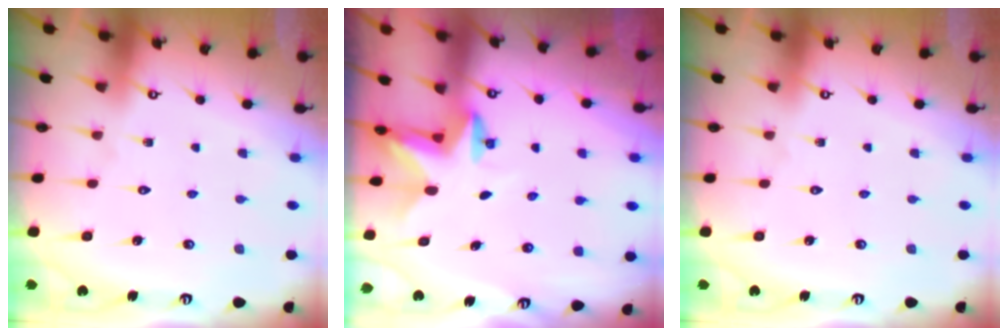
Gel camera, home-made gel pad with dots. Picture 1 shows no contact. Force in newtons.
{"total": 2.5, "press": 2.5, "slide": 0.4}
{"total": 0.0}